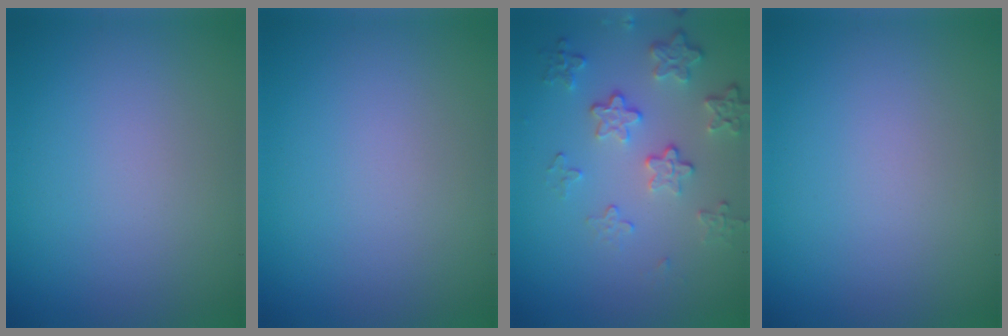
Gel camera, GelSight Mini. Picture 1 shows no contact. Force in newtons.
{"total": 0.0}
{"total": 4.2, "press": 3.1, "slide": 2.8}
{"total": 0.0}